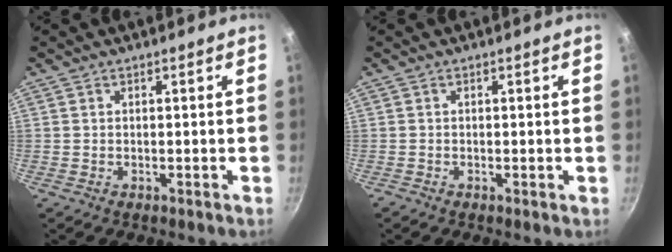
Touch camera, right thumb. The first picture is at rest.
{"total": 0.0}